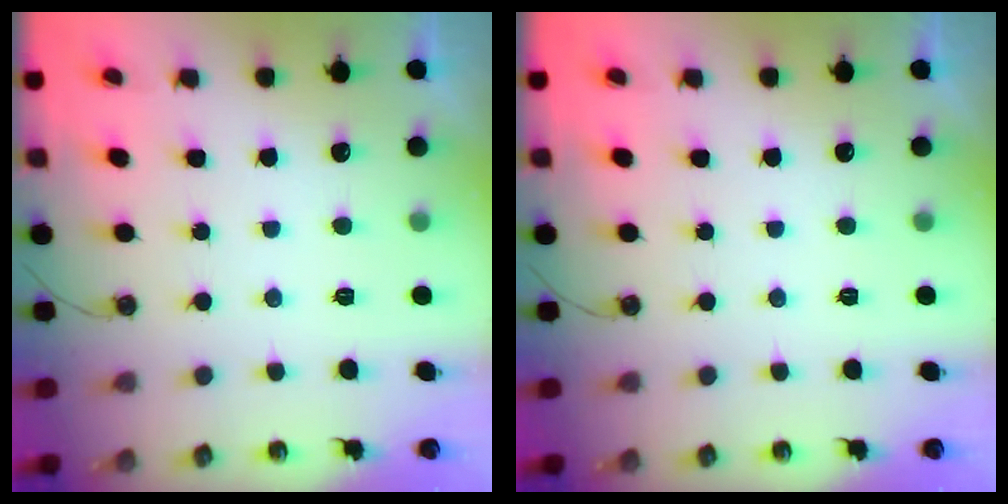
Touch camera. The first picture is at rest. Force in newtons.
{"total": 0.0}